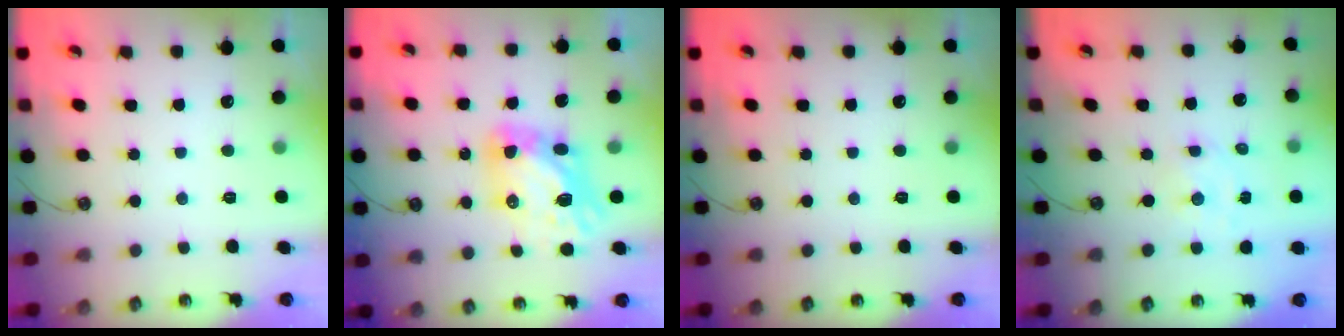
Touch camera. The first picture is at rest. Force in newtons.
{"total": 12.0, "press": 11.9, "slide": 1.3}
{"total": 0.0}
{"total": 1.8, "press": 1.8, "slide": 0.0}